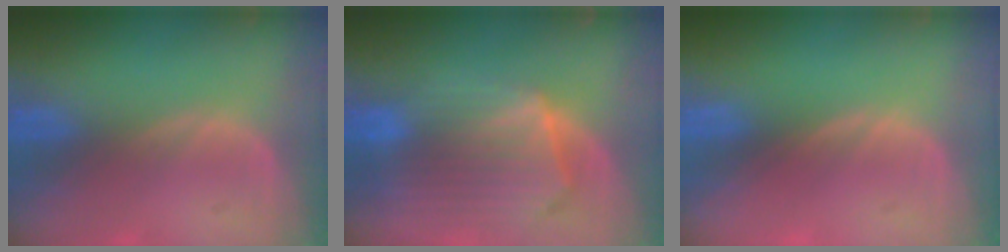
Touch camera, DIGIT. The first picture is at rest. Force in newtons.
{"total": 10.7, "press": 9.4, "slide": 5.2}
{"total": 0.0}